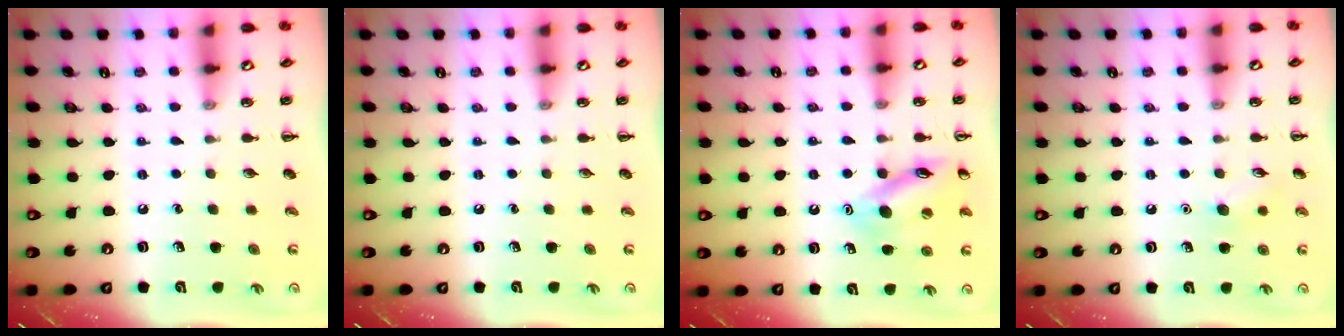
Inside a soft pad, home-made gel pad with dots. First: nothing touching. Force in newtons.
{"total": 0.0}
{"total": 12.2, "press": 12.2, "slide": 0.9}
{"total": 6.8, "press": 6.6, "slide": 1.4}